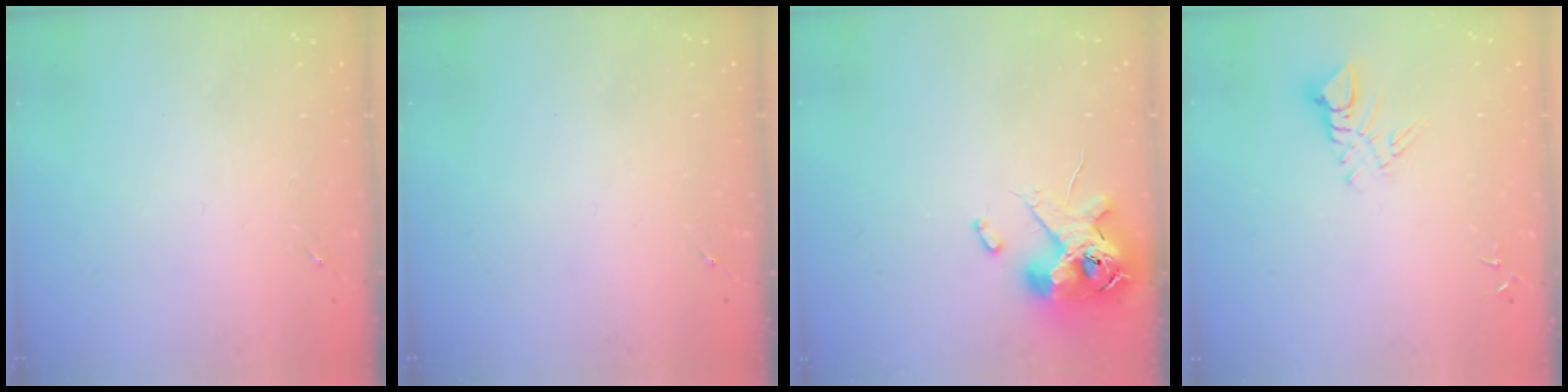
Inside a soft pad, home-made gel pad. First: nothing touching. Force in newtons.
{"total": 0.0}
{"total": 12.9, "press": 12.7, "slide": 2.2}
{"total": 7.1, "press": 7.1, "slide": 0.7}